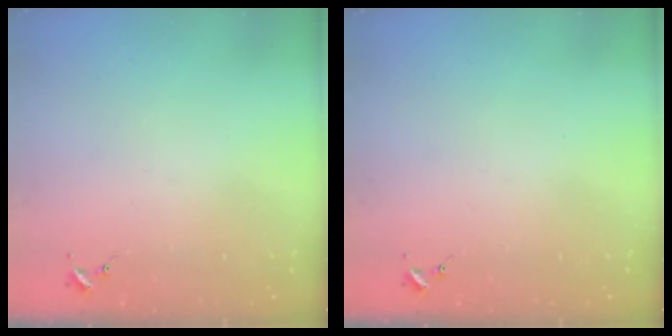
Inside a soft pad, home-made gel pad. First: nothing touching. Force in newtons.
{"total": 0.0}